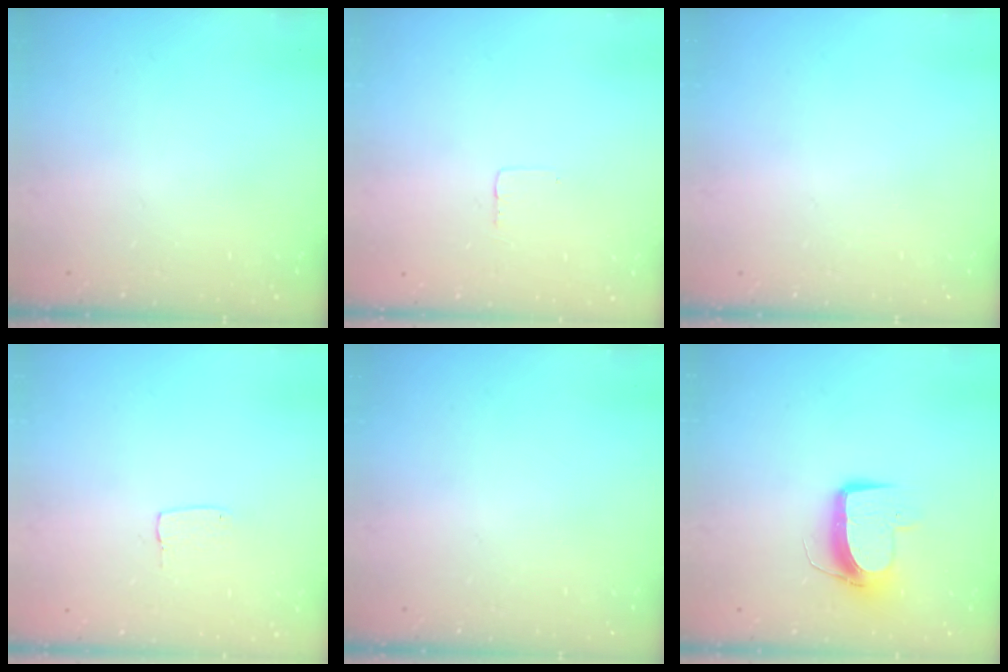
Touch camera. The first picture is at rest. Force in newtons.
{"total": 1.9, "press": 1.9, "slide": 0.1}
{"total": 0.0}
{"total": 3.2, "press": 3.2, "slide": 0.2}
{"total": 0.0}
{"total": 9.5, "press": 9.5, "slide": 0.9}